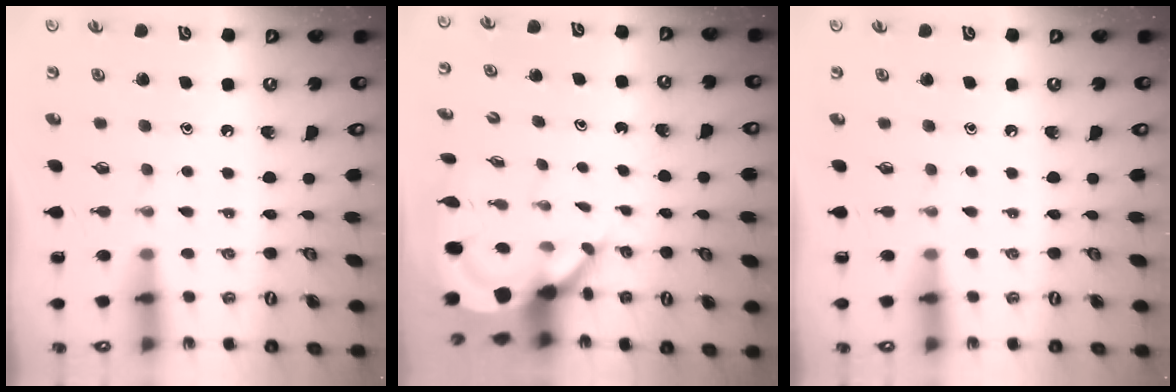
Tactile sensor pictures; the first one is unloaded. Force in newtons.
{"total": 6.8, "press": 6.7, "slide": 0.9}
{"total": 0.0}